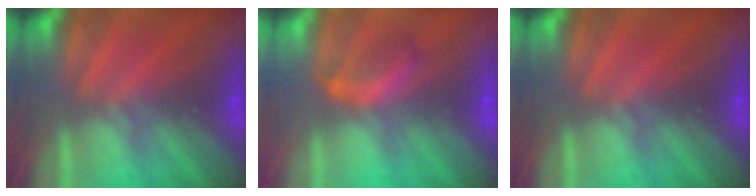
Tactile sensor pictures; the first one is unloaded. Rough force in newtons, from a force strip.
{"total": 4.0}
{"total": 0.0}